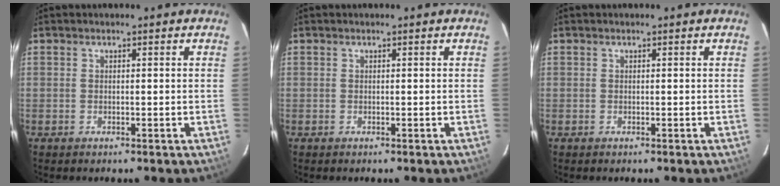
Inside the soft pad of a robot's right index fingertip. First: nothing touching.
{"total": 0.0}
{"total": 0.0}